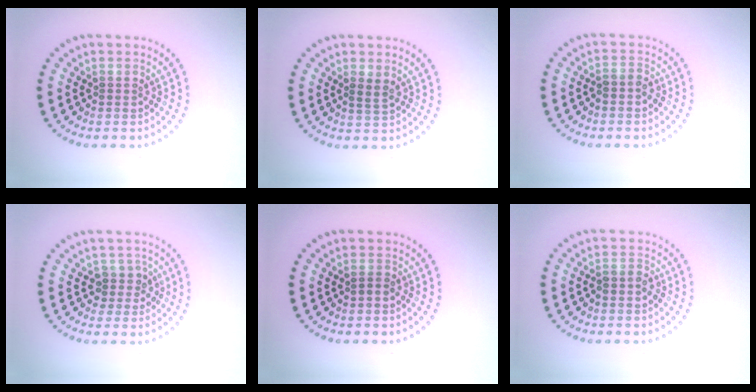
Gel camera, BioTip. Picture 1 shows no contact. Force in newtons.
{"total": 0.8, "press": 0.6, "slide": 0.6}
{"total": 1.1, "press": 0.9, "slide": 0.7}
{"total": 1.9, "press": 1.5, "slide": 1.1}
{"total": 0.7, "press": 0.6, "slide": 0.3}
{"total": 1.1, "press": 0.9, "slide": 0.7}